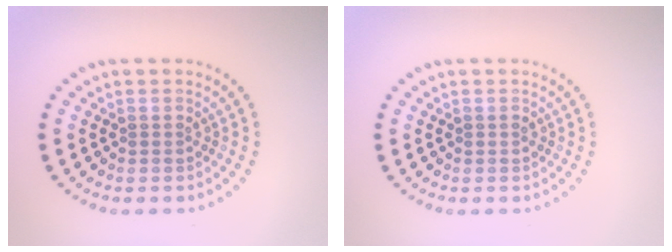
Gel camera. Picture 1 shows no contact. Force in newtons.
{"total": 0.5, "press": 0.5, "slide": 0.1}